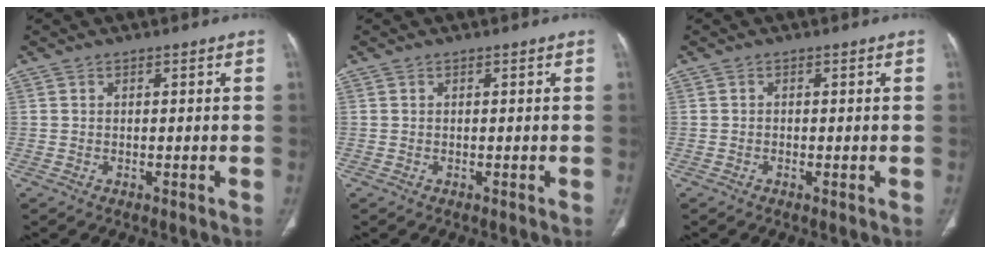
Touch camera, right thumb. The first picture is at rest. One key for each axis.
{"total": 0.0}
{"total": 0.7, "fx": -0.3, "fy": 0.4, "fz": 0.5, "tx": -0.012, "ty": -0.001, "tz": -0.005}